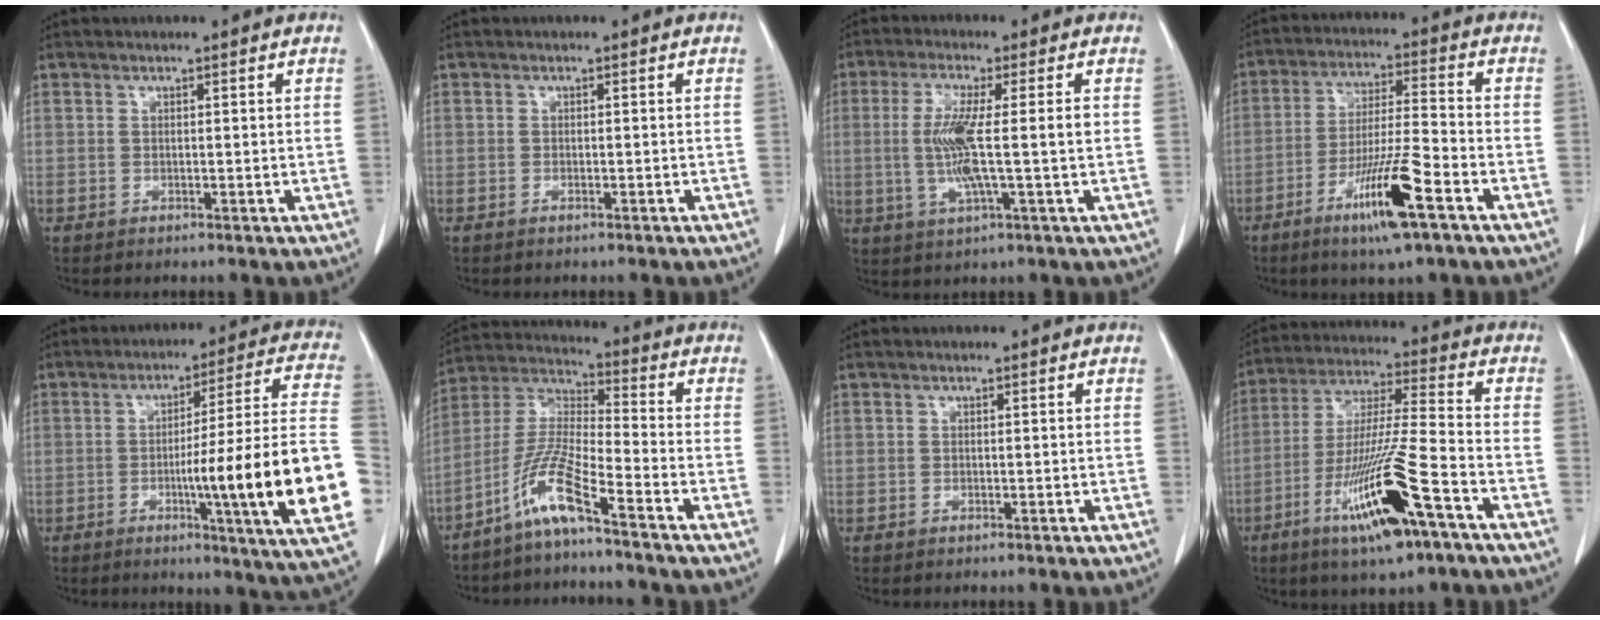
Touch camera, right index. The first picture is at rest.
{"total": 0.6, "force": [-0.4, 0.1, 0.3], "torque": [-0.011, 0.000, -0.007]}
{"total": 8.1, "force": [-0.4, 0.2, 8.0], "torque": [-0.165, -0.001, -0.007]}
{"total": 11.9, "force": [-6.3, 0.3, 10.0], "torque": [-0.187, -0.019, -0.113]}
{"total": 21.4, "force": [-4.7, -1.5, 20.8], "torque": [-0.229, 0.003, -0.074]}
{"total": 9.5, "force": [-6.4, -0.3, 7.0], "torque": [-0.159, -0.008, -0.133]}
{"total": 0.0}
{"total": 16.8, "force": [-8.4, 1.0, 14.5], "torque": [-0.297, -0.027, -0.149]}